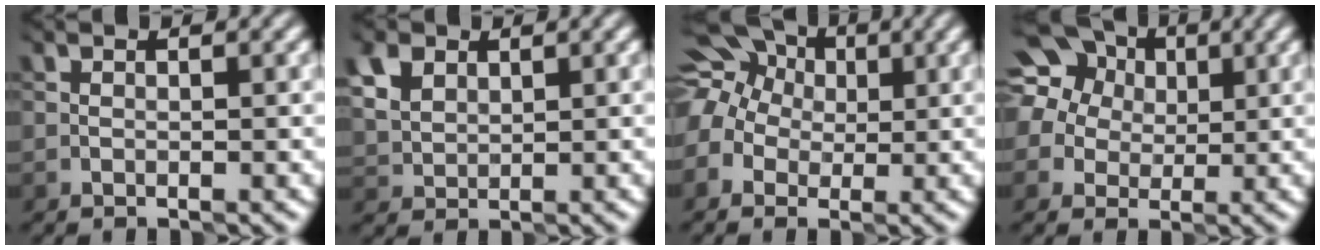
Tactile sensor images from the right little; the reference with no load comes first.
{"total": 4.4, "force": [1.8, 3.1, 2.5], "torque": [-0.092, 0.017, 0.043]}
{"total": 14.4, "force": [2.7, 12.7, 6.1], "torque": [-0.155, 0.033, 0.000]}
{"total": 14.5, "force": [5.5, 12.2, 5.8], "torque": [-0.162, 0.033, 0.083]}